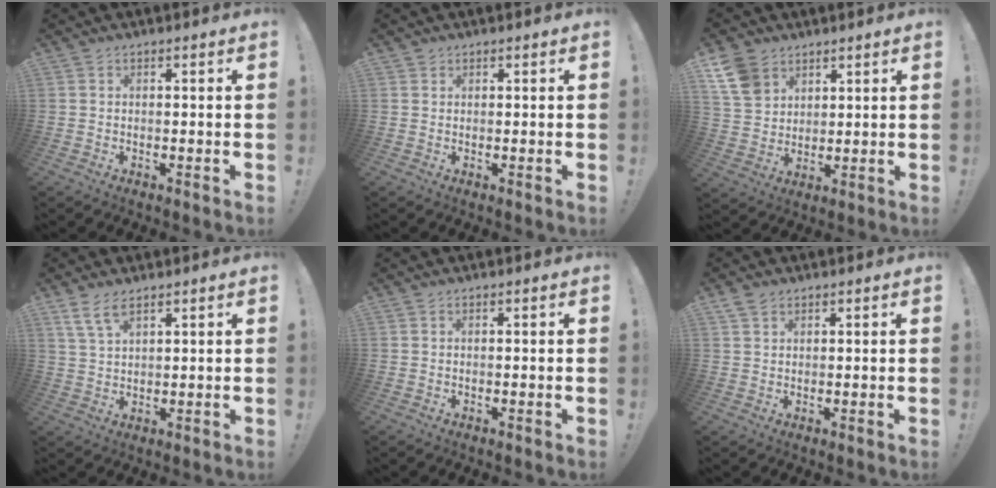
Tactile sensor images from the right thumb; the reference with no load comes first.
{"total": 0.9, "force": [0.7, 0.6, 0.1], "torque": [-0.005, 0.001, 0.014]}
{"total": 10.4, "force": [6.3, 7.2, 4.1], "torque": [-0.078, -0.032, 0.125]}
{"total": 6.0, "force": [4.1, 2.2, 3.8], "torque": [-0.066, -0.018, 0.076]}
{"total": 0.0}
{"total": 2.6, "force": [1.9, 1.4, 1.1], "torque": [-0.018, -0.007, 0.036]}